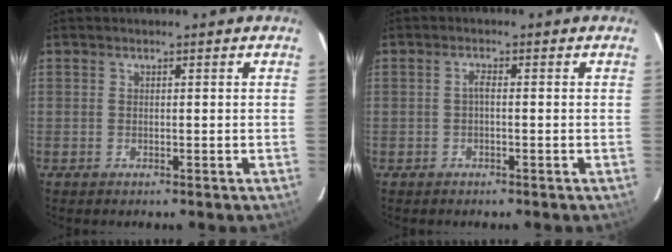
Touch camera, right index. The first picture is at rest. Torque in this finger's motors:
{"motor_torque": [0.32, -0.14, 0.10, 0.03]}